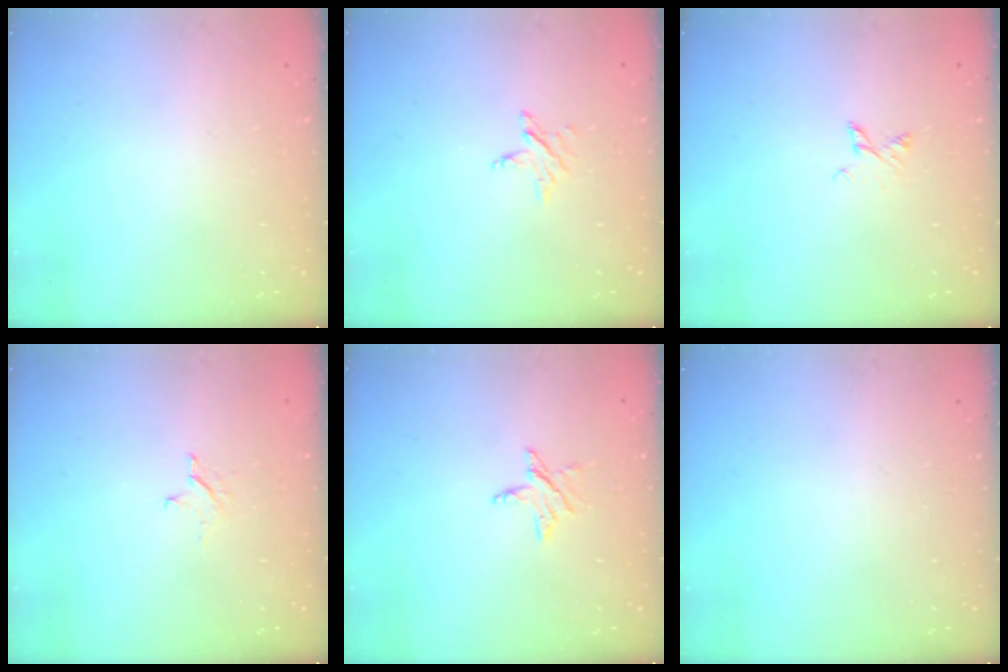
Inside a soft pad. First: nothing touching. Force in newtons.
{"total": 3.4, "press": 3.4, "slide": 0.4}
{"total": 2.6, "press": 2.6, "slide": 0.4}
{"total": 3.0, "press": 3.0, "slide": 0.3}
{"total": 3.7, "press": 3.7, "slide": 0.2}
{"total": 0.0}